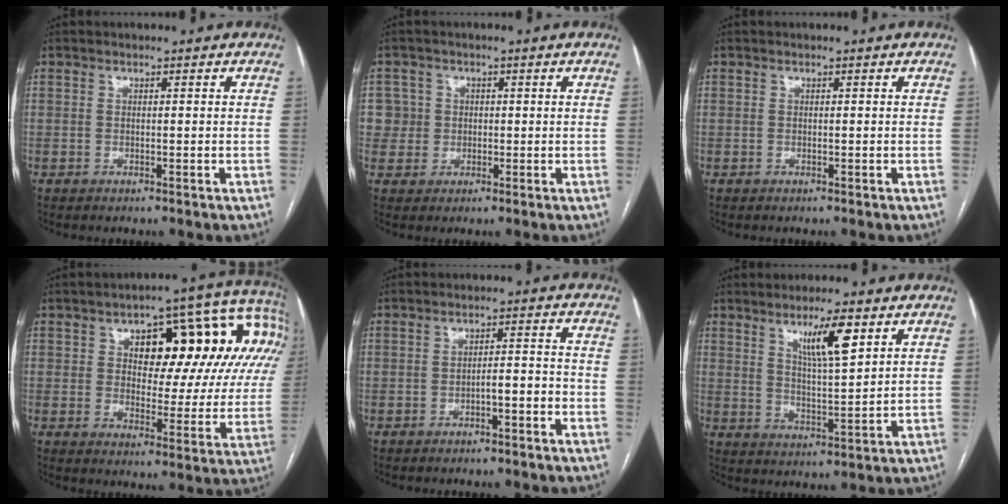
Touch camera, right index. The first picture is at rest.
{"total": 4.2, "force": [0.6, 4.1, -0.3], "torque": [0.025, 0.012, 0.012]}
{"total": 0.0}
{"total": 20.6, "force": [6.6, 9.2, 17.3], "torque": [-0.226, 0.058, 0.095]}
{"total": 3.2, "force": [-1.6, 0.5, 2.7], "torque": [-0.040, 0.012, -0.025]}
{"total": 7.7, "force": [4.2, 0.8, 6.4], "torque": [-0.111, -0.007, 0.075]}